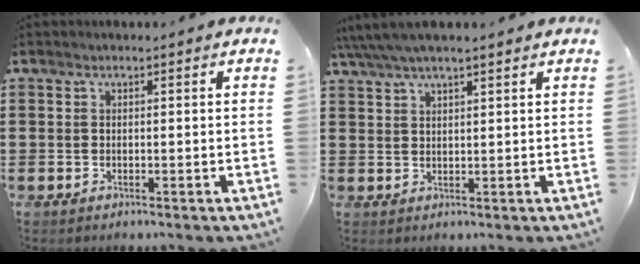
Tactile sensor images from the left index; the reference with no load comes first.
{"total": 3.6, "force": [2.9, 0.4, 2.1], "torque": [-0.046, 0.001, 0.053]}